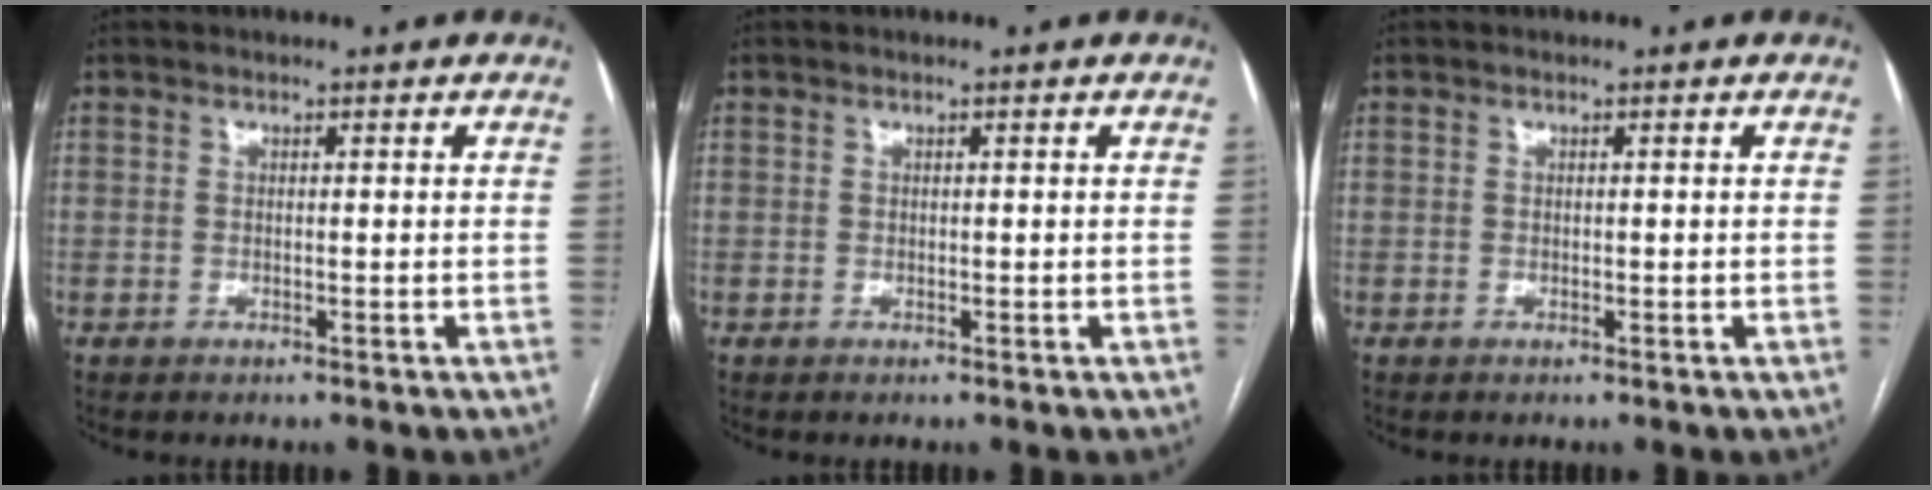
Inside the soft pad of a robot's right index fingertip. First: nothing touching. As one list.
[{"total": 0.0}, {"total": 0.0}]